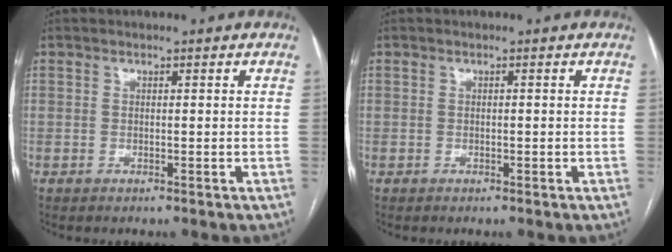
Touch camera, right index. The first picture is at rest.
{"total": 0.0}